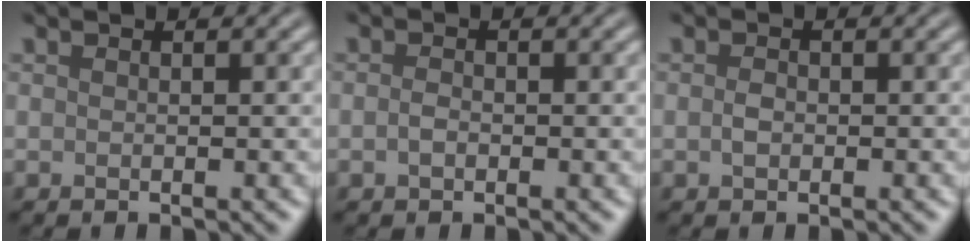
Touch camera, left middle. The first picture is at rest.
{"total": 1.0, "force": [-0.2, 0.7, 0.7], "torque": [-0.017, 0.000, -0.008]}
{"total": 1.1, "force": [-0.2, 0.8, 0.8], "torque": [-0.017, -0.001, -0.006]}